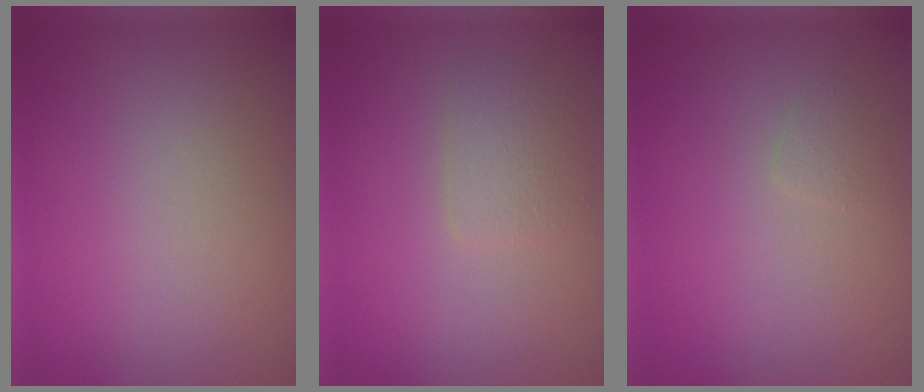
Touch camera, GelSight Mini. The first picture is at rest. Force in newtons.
{"total": 1.9, "press": 1.9, "slide": 0.0}
{"total": 0.8, "press": 0.8, "slide": 0.1}